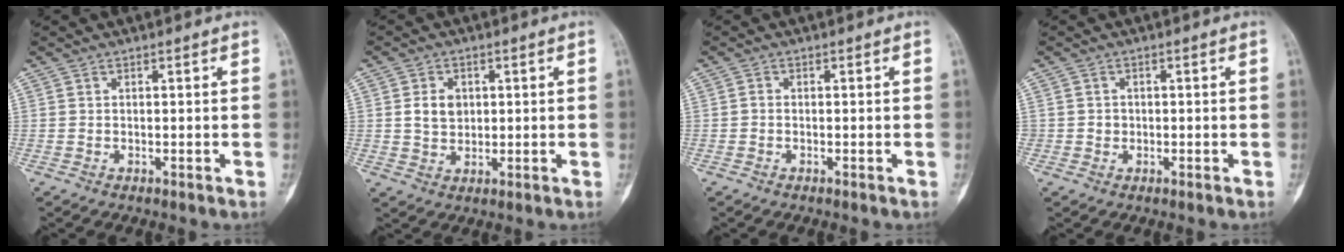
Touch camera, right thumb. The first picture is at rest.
{"total": 4.4, "force": [0.9, 3.4, 2.7], "torque": [-0.031, -0.006, 0.020]}
{"total": 0.6, "force": [-0.4, 0.3, 0.4], "torque": [-0.006, 0.001, -0.010]}
{"total": 1.3, "force": [-0.3, 1.3, 0.2], "torque": [0.006, 0.006, -0.005]}